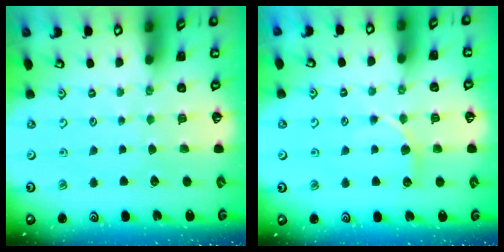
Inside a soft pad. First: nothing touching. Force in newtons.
{"total": 6.5, "press": 6.5, "slide": 0.3}